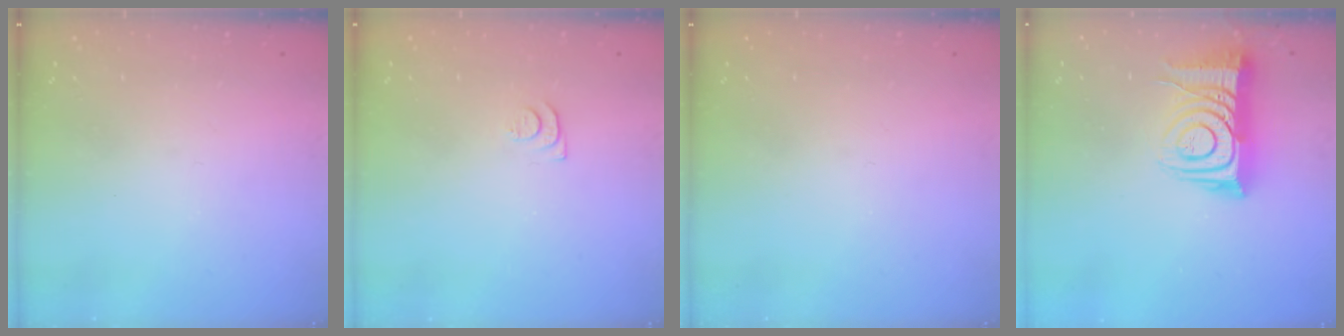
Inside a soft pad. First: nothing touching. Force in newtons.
{"total": 4.1, "press": 4.0, "slide": 0.6}
{"total": 0.0}
{"total": 12.9, "press": 12.8, "slide": 1.1}